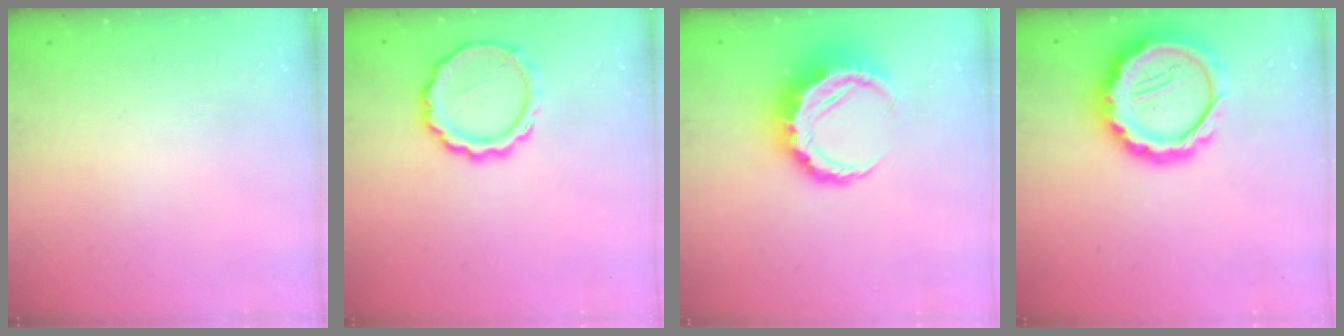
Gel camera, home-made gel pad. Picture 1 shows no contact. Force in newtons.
{"total": 11.3, "press": 11.0, "slide": 2.2}
{"total": 9.5, "press": 9.3, "slide": 1.7}
{"total": 15.6, "press": 15.5, "slide": 2.0}